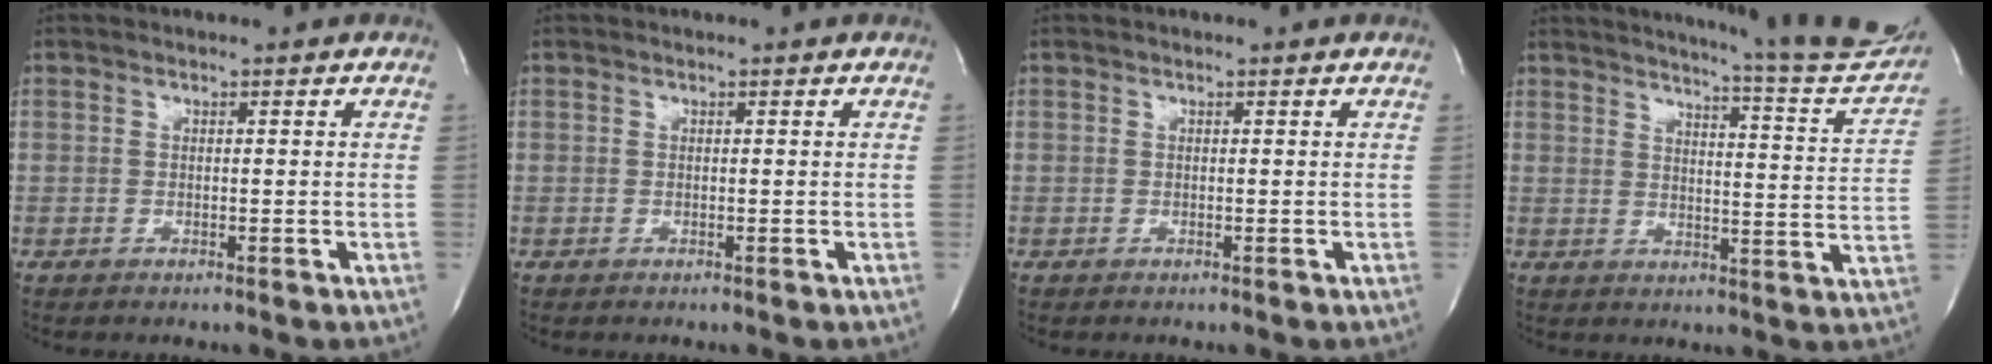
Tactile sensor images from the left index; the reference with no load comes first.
{"total": 0.0}
{"total": 0.0}
{"total": 18.8, "force": [17.6, -0.2, 6.5], "torque": [-0.095, -0.091, 0.204]}